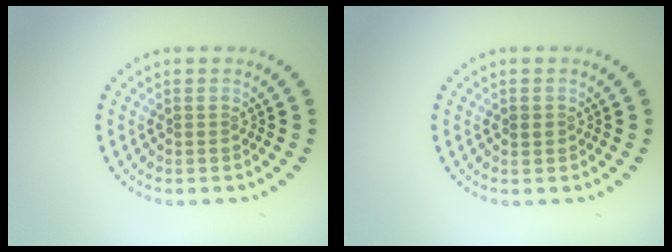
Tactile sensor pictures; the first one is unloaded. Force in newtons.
{"total": 0.8, "press": 0.8, "slide": 0.4}